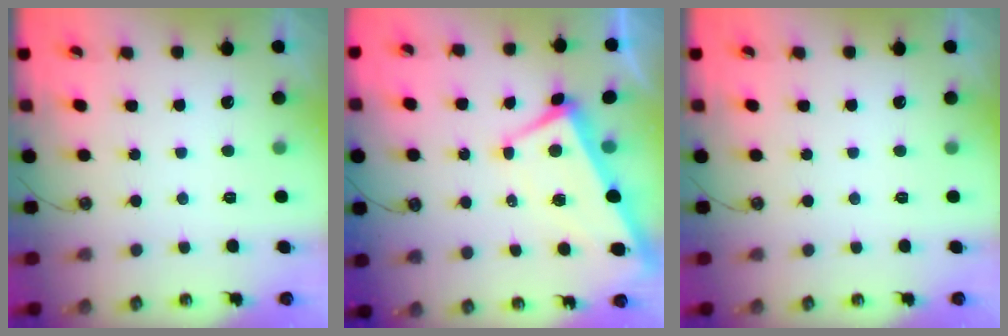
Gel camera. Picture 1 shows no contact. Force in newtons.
{"total": 1.9, "press": 1.7, "slide": 0.8}
{"total": 0.0}